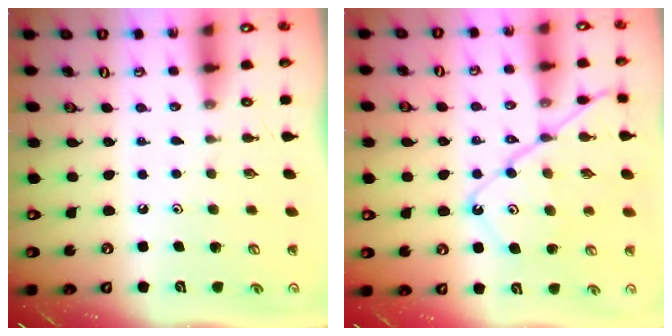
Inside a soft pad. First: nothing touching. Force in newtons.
{"total": 13.8, "press": 13.7, "slide": 1.6}